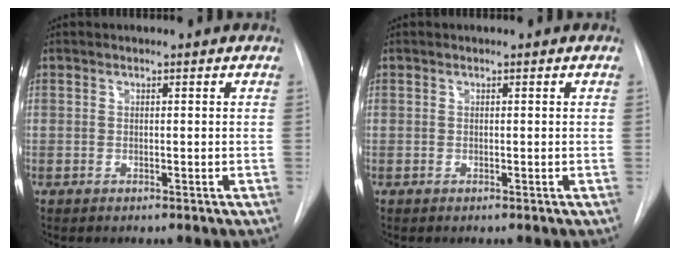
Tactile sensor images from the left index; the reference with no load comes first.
{"total": 0.0}